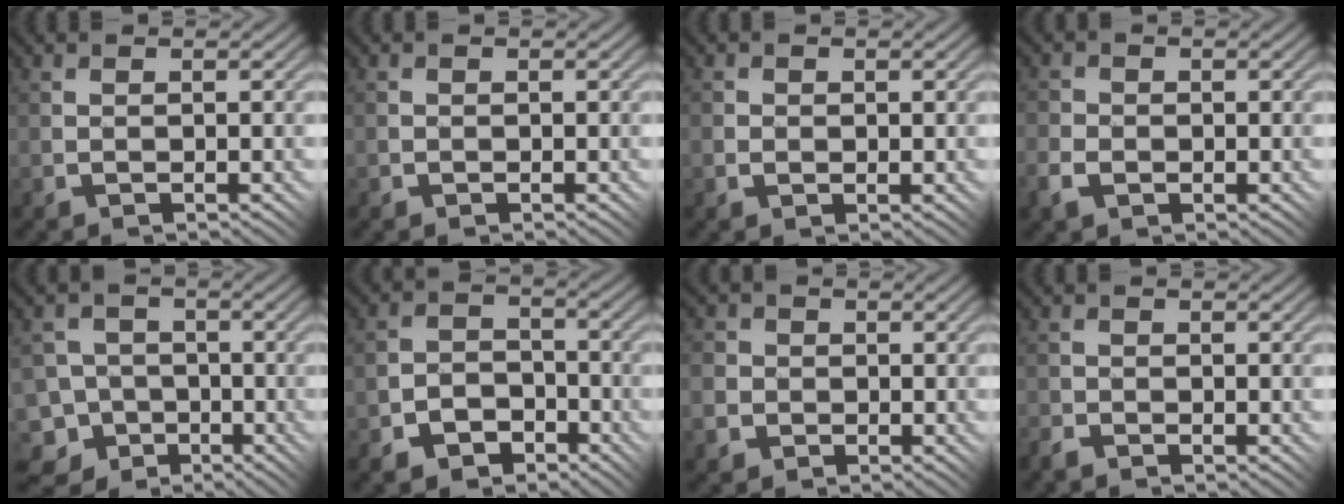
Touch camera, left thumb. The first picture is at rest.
{"total": 0.7, "force": [-0.2, 0.6, -0.2], "torque": [0.008, 0.000, -0.003]}
{"total": 1.2, "force": [0.0, 1.2, 0.2], "torque": [-0.001, 0.001, -0.004]}
{"total": 3.7, "force": [-1.7, 2.8, 1.7], "torque": [-0.045, -0.008, -0.035]}
{"total": 10.6, "force": [-6.2, 8.4, 2.0], "torque": [-0.074, -0.019, -0.119]}
{"total": 5.0, "force": [-3.2, 3.4, 1.8], "torque": [-0.035, 0.000, -0.064]}
{"total": 6.2, "force": [-1.4, 5.9, 1.0], "torque": [-0.051, -0.005, -0.057]}
{"total": 1.8, "force": [-1.5, 0.9, 0.3], "torque": [-0.013, -0.002, -0.038]}